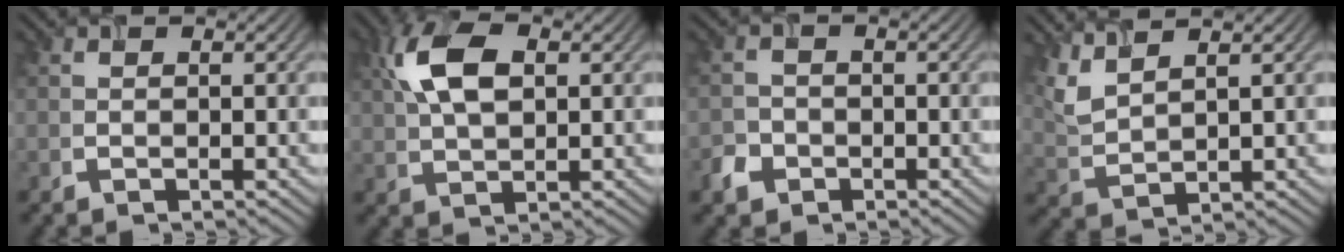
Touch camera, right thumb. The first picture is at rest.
{"total": 8.1, "force": [2.3, 4.3, 6.4], "torque": [-0.145, 0.015, 0.040]}
{"total": 2.5, "force": [-1.4, 1.9, 0.7], "torque": [-0.014, -0.003, -0.031]}
{"total": 4.6, "force": [3.4, 1.3, 2.9], "torque": [-0.085, 0.005, 0.077]}